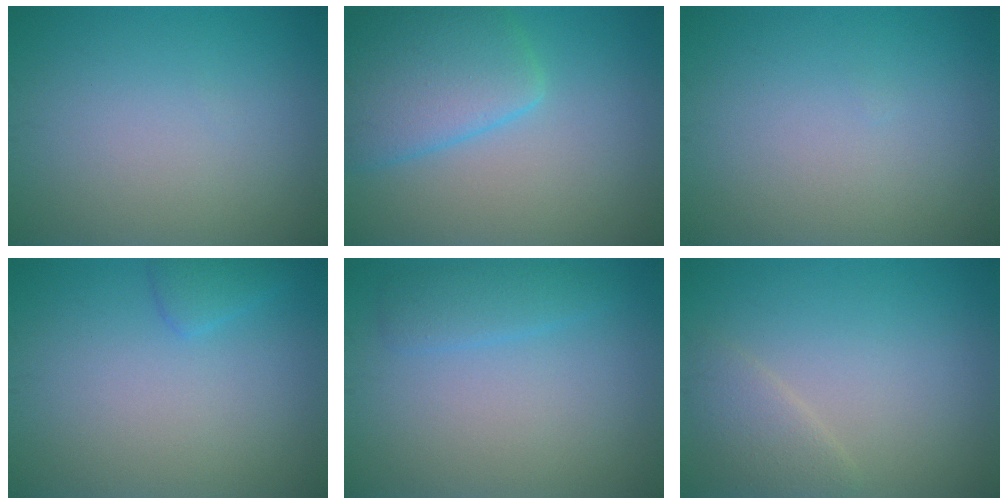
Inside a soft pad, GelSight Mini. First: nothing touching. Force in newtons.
{"total": 6.0, "press": 6.0, "slide": 0.4}
{"total": 0.0}
{"total": 1.4, "press": 1.4, "slide": 0.1}
{"total": 1.9, "press": 1.9, "slide": 0.2}
{"total": 2.2, "press": 2.1, "slide": 0.1}